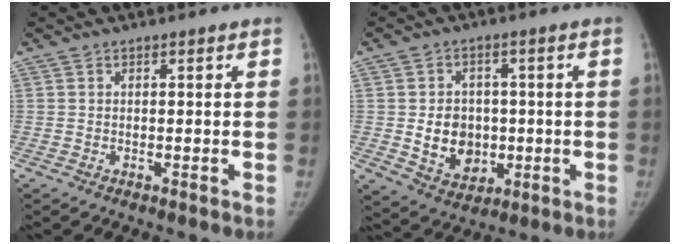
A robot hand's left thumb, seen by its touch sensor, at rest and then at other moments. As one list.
[{"total": 9.7, "force": [-0.7, 7.9, 5.6], "torque": [-0.053, -0.002, 0.003]}]